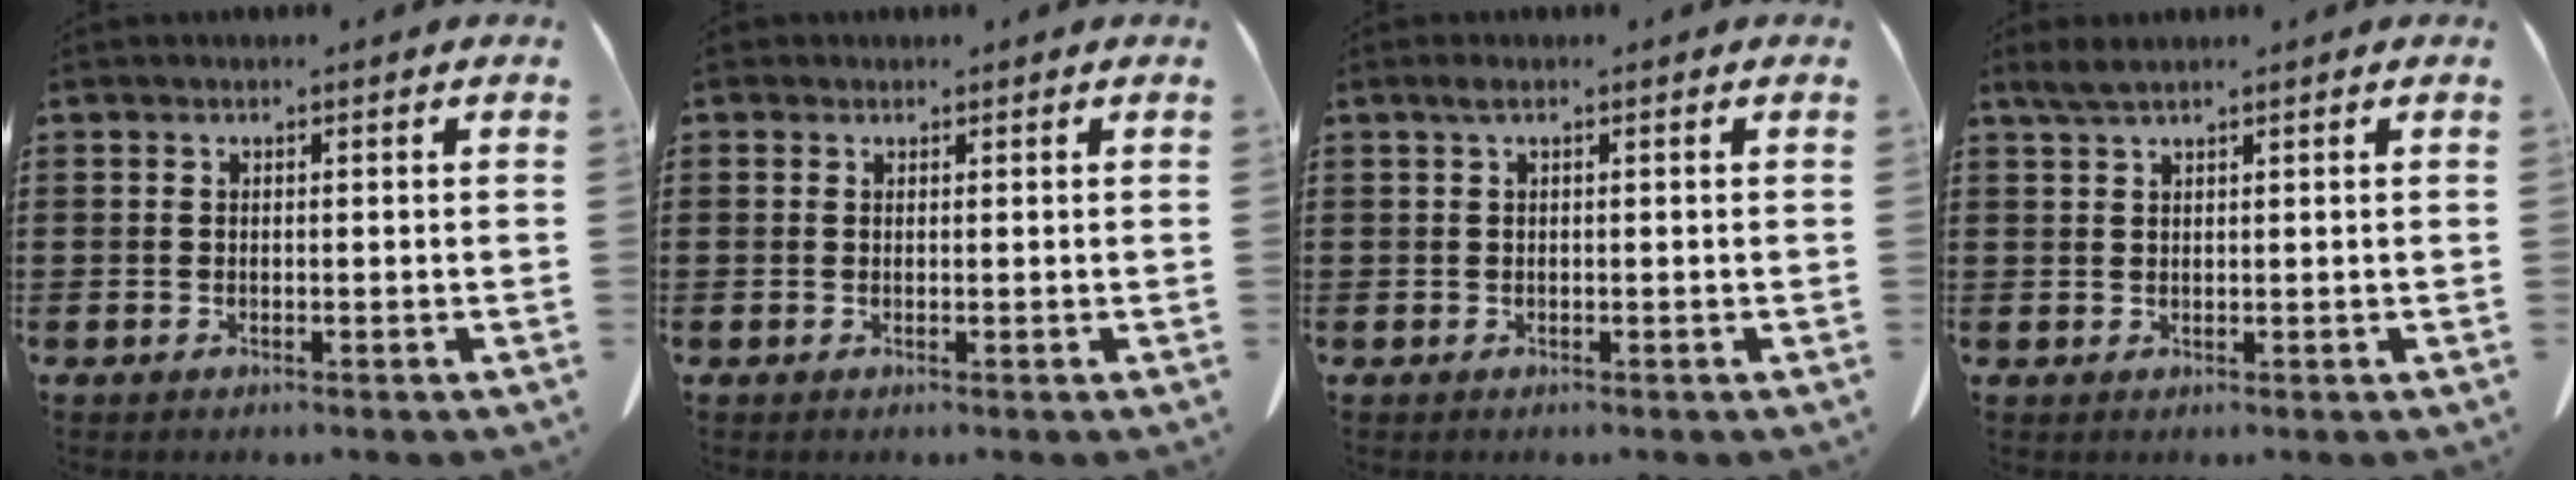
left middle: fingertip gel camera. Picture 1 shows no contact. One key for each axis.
{"total": 0.6, "fx": 0.4, "fy": 0.5, "fz": 0.1, "tx": -0.004, "ty": 0.004, "tz": 0.007}
{"total": 1.1, "fx": 0.3, "fy": 0.2, "fz": 1.0, "tx": -0.021, "ty": 0.002, "tz": 0.004}
{"total": 2.0, "fx": 1.5, "fy": 0.3, "fz": 1.4, "tx": -0.030, "ty": 0.001, "tz": 0.028}